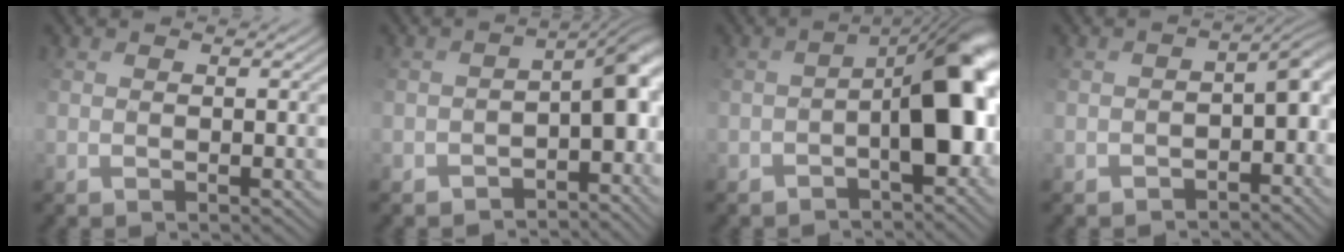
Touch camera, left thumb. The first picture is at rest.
{"total": 9.1, "force": [-3.7, 5.0, 6.6], "torque": [-0.090, -0.028, -0.039]}
{"total": 10.7, "force": [-3.0, 5.3, 8.8], "torque": [-0.096, -0.010, -0.042]}
{"total": 5.8, "force": [-3.0, 3.2, 3.8], "torque": [-0.052, -0.022, -0.043]}